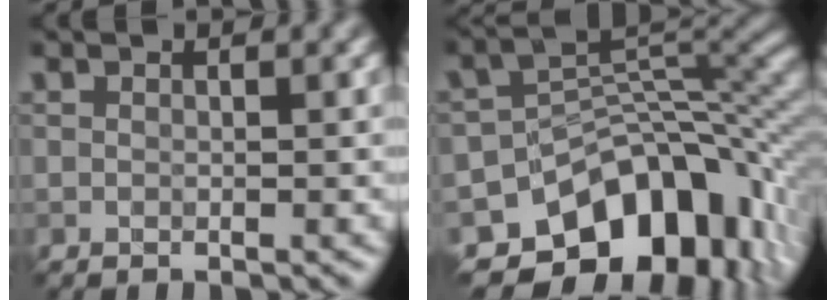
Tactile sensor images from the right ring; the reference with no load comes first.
{"total": 12.8, "force": [-6.9, 8.1, 7.1], "torque": [-0.113, -0.007, -0.111]}